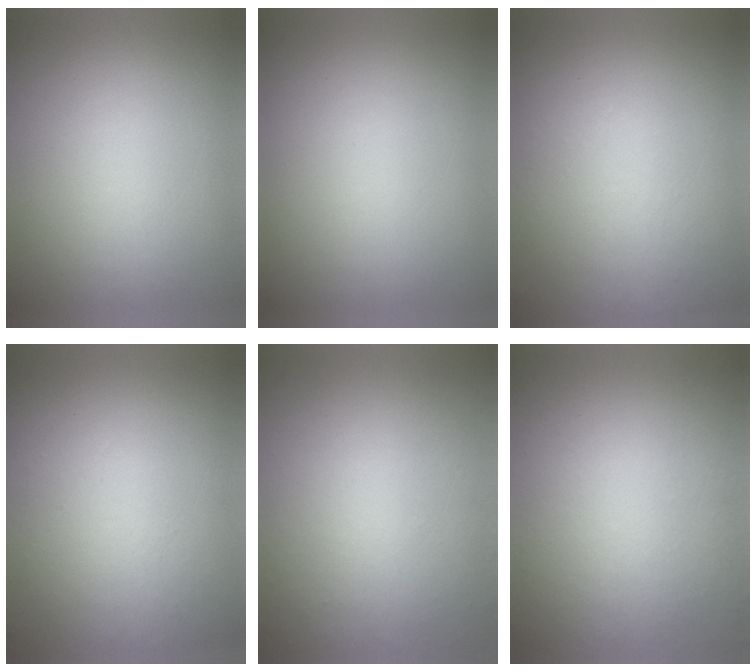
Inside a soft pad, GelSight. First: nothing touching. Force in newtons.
{"total": 0.0}
{"total": 1.2}
{"total": 1.2}
{"total": 8.6}
{"total": 7.1}